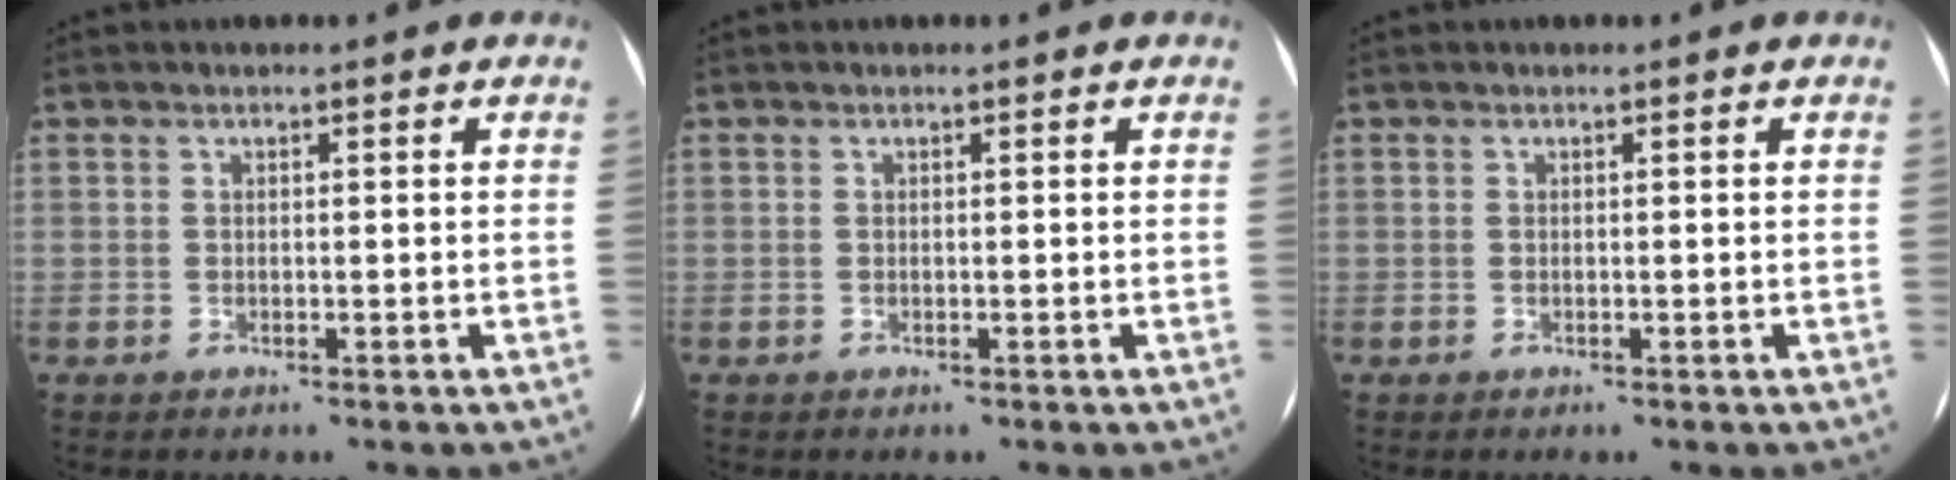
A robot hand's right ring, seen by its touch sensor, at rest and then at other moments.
{"total": 0.0}
{"total": 0.0}